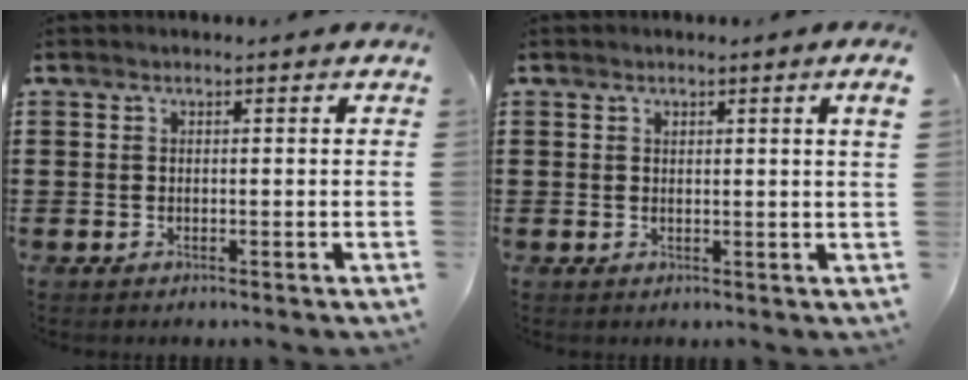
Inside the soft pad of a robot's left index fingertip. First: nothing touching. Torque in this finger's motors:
{"motor_torque": [0.01, 0.00, 0.03, 0.02]}